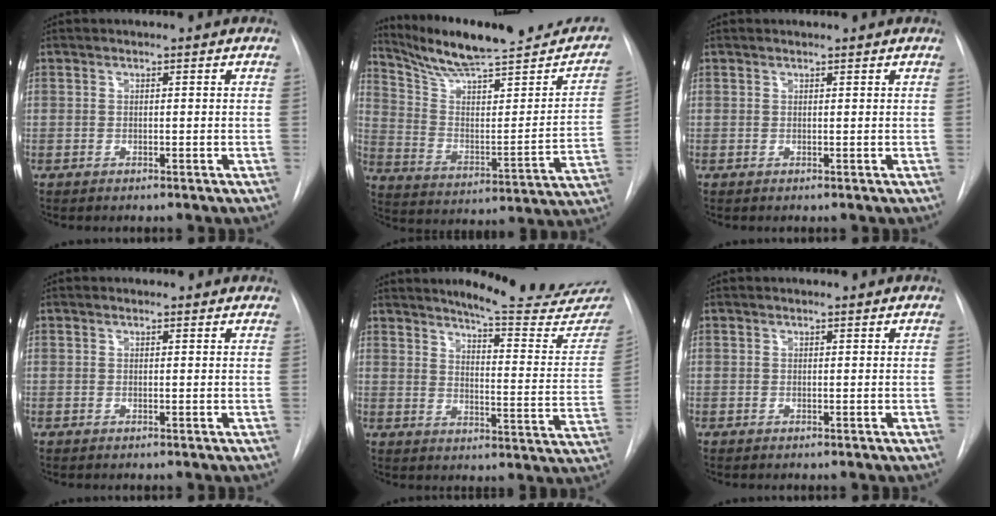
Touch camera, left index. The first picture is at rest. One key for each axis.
{"total": 23.3, "fx": 20.1, "fy": 3.7, "fz": 11.2, "tx": -0.164, "ty": -0.039, "tz": 0.291}
{"total": 0.0}
{"total": 1.4, "fx": 1.1, "fy": 0.8, "fz": 0.2, "tx": -0.002, "ty": 0.003, "tz": 0.004}
{"total": 19.7, "fx": 18.3, "fy": 0.7, "fz": 7.3, "tx": -0.090, "ty": -0.115, "tz": 0.214}
{"total": 0.7, "fx": 0.6, "fy": 0.2, "fz": 0.2, "tx": -0.010, "ty": 0.006, "tz": 0.004}